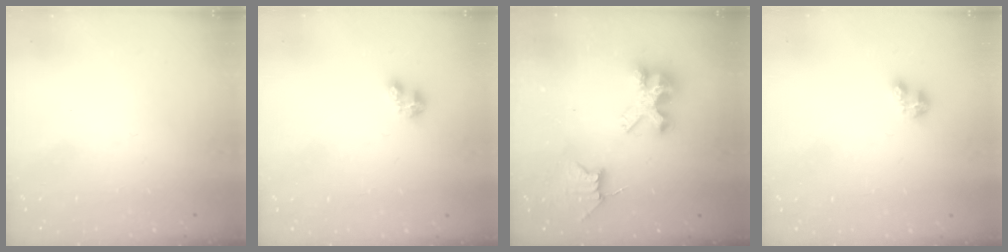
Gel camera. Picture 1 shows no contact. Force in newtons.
{"total": 3.1, "press": 3.0, "slide": 0.5}
{"total": 8.1, "press": 8.1, "slide": 0.7}
{"total": 3.1, "press": 3.0, "slide": 0.5}